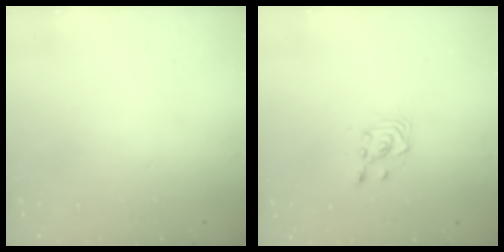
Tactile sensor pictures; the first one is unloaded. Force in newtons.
{"total": 2.9, "press": 2.9, "slide": 0.6}